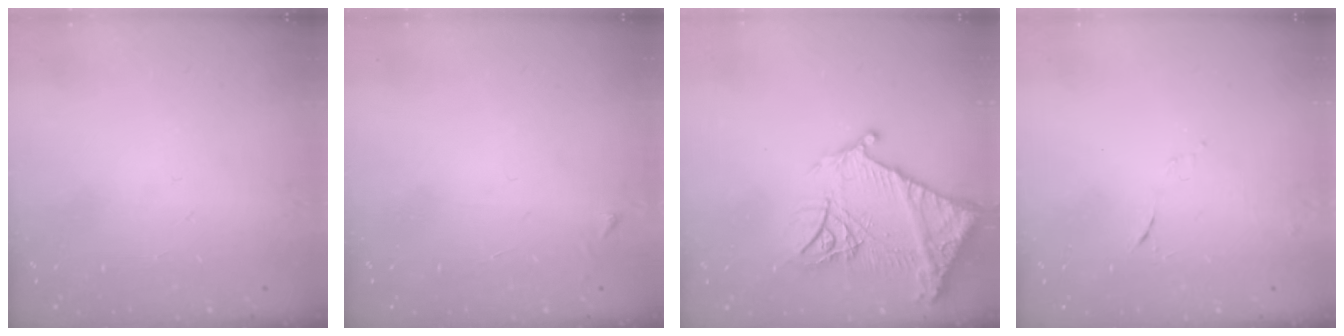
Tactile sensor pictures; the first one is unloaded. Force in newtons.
{"total": 2.6, "press": 2.6, "slide": 0.3}
{"total": 16.9, "press": 16.8, "slide": 1.5}
{"total": 5.2, "press": 5.1, "slide": 0.8}